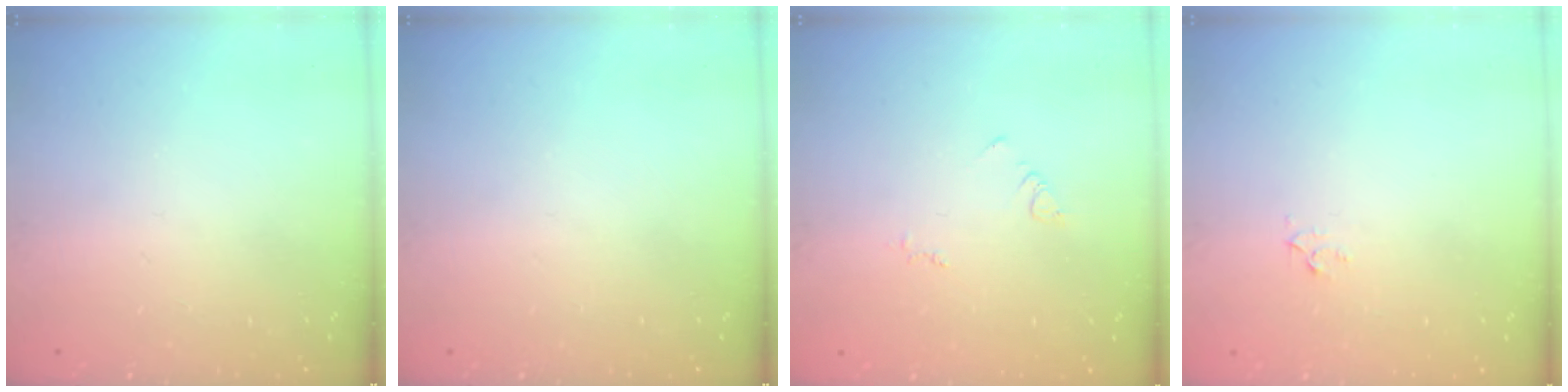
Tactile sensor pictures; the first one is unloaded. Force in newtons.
{"total": 0.0}
{"total": 2.9, "press": 2.9, "slide": 0.4}
{"total": 2.3, "press": 2.3, "slide": 0.2}